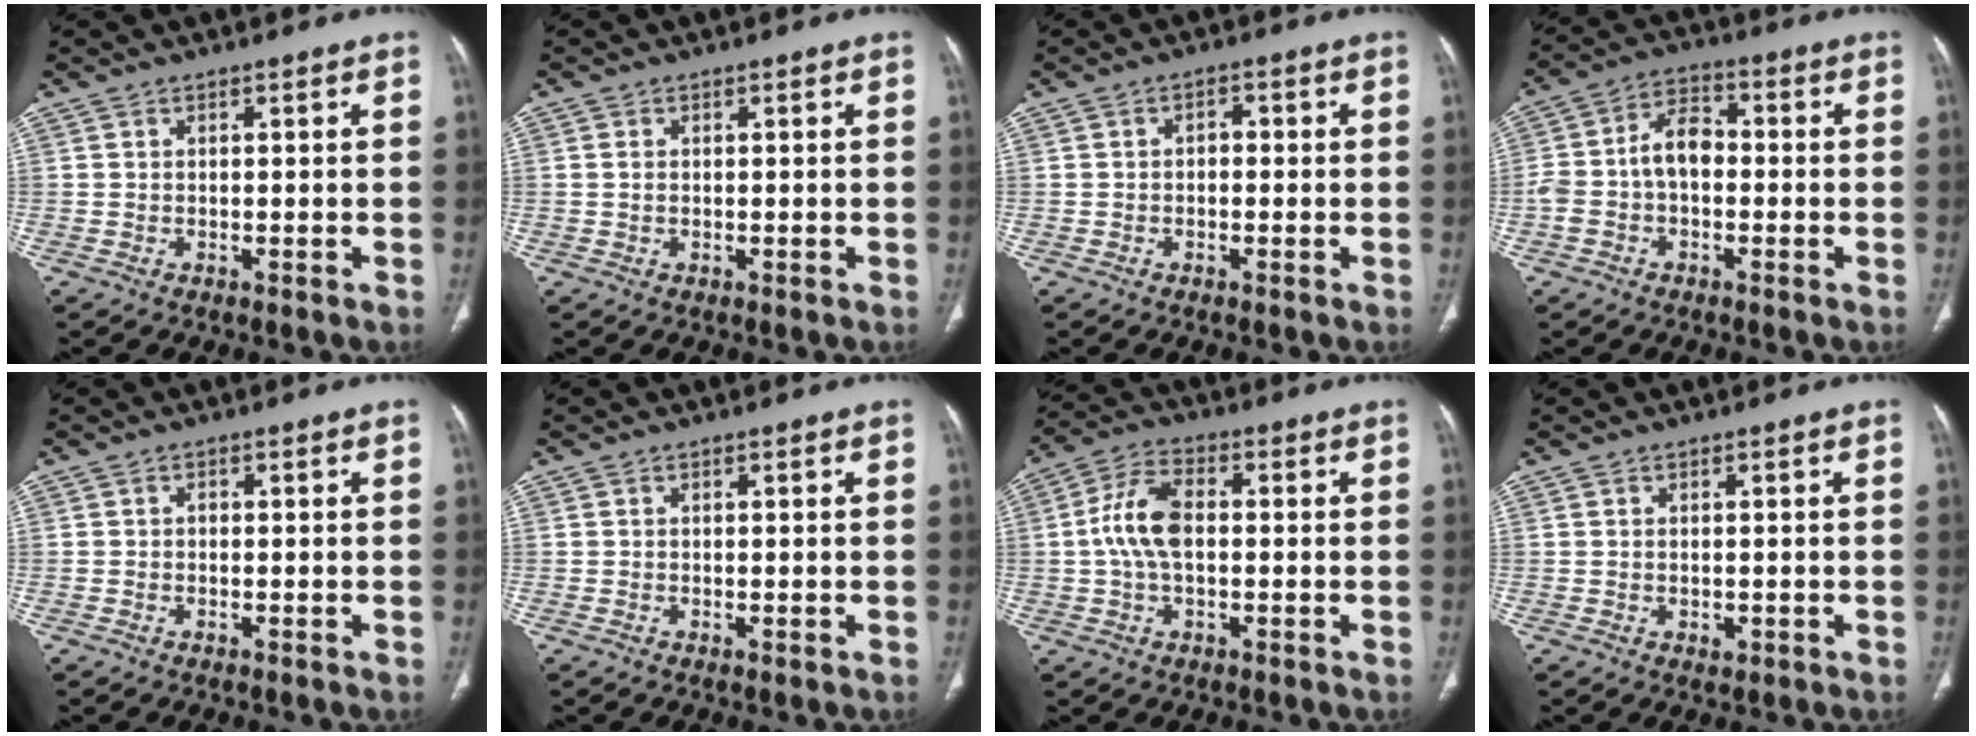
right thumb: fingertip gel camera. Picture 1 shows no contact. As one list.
[{"total": 0.9, "force": [0.1, 0.6, 0.6], "torque": [-0.014, 0.002, 0.002]}, {"total": 1.9, "force": [-0.2, 1.3, 1.4], "torque": [-0.012, 0.010, -0.008]}, {"total": 8.6, "force": [-1.0, 5.6, 6.4], "torque": [-0.119, 0.034, -0.029]}, {"total": 0.6, "force": [-0.1, 0.5, 0.4], "torque": [-0.003, 0.003, -0.007]}, {"total": 0.0}, {"total": 8.9, "force": [0.0, 5.0, 7.4], "torque": [-0.150, 0.022, -0.006]}, {"total": 1.3, "force": [-0.3, 0.8, 0.9], "torque": [-0.013, -0.002, -0.001]}]